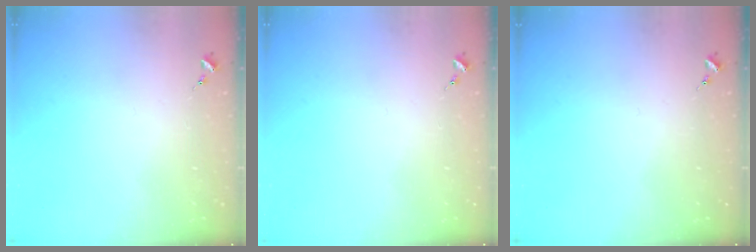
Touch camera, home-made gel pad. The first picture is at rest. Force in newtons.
{"total": 0.0}
{"total": 0.0}